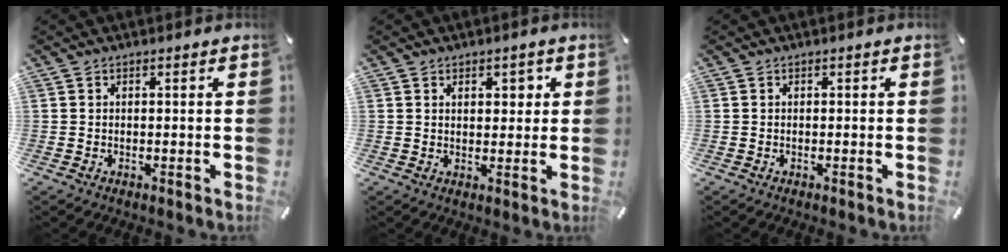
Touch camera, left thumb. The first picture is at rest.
{"total": 2.7, "force": [1.2, 2.0, 1.3], "torque": [-0.006, -0.006, 0.015]}
{"total": 0.0}